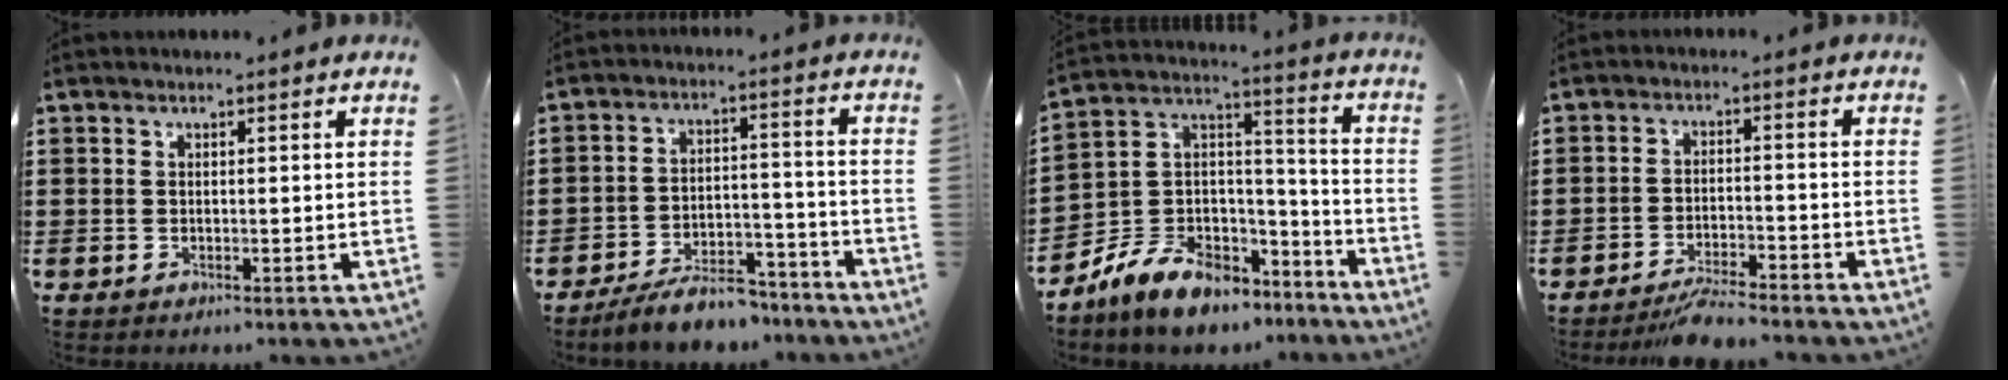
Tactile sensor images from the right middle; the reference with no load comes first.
{"total": 8.1, "force": [-7.3, 1.9, 2.8], "torque": [-0.037, 0.021, -0.136]}
{"total": 8.8, "force": [-6.9, 4.7, 3.0], "torque": [-0.087, 0.007, -0.137]}
{"total": 4.8, "force": [-4.6, 0.3, 1.6], "torque": [-0.026, 0.000, -0.090]}